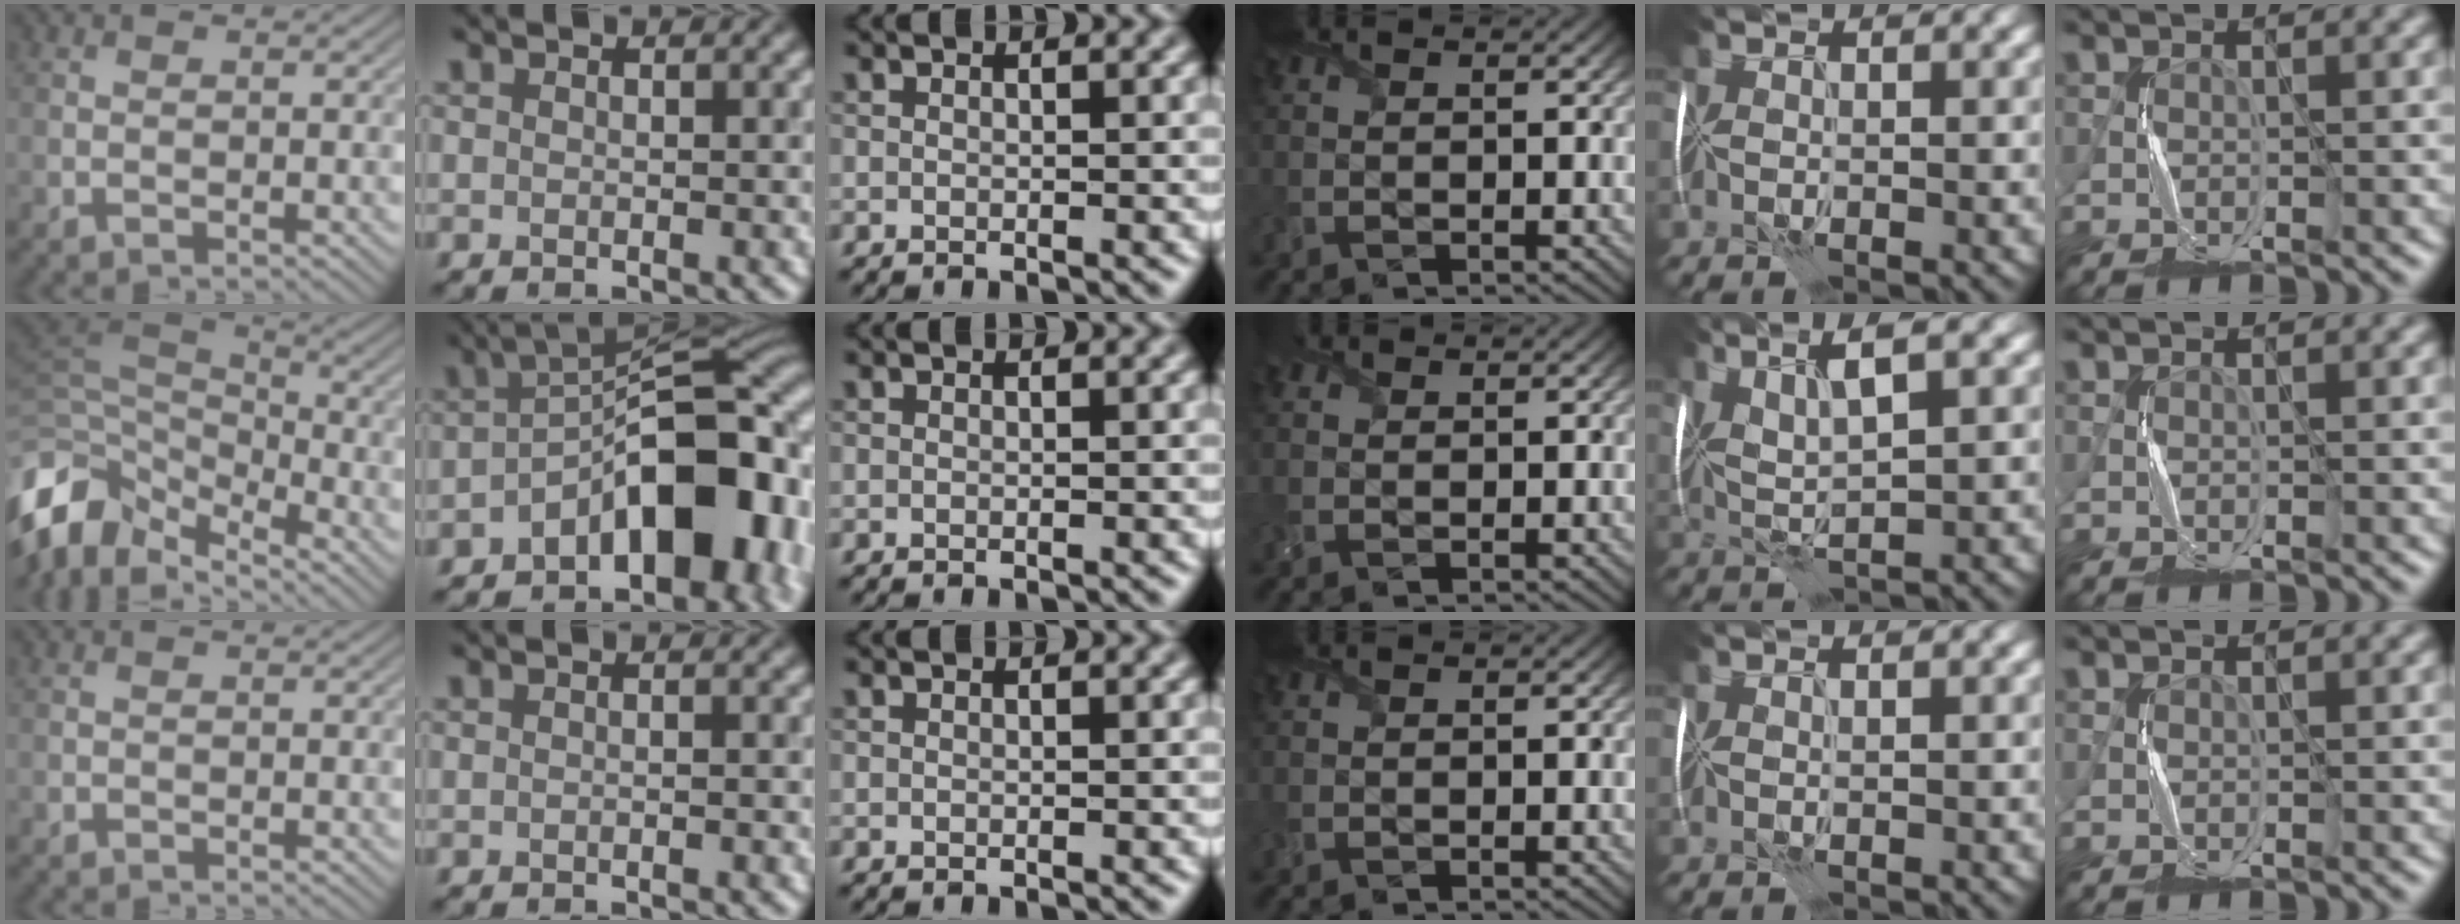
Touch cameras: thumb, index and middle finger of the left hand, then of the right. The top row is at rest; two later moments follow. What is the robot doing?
{"motion": "fold", "object": "plastic wrap"}